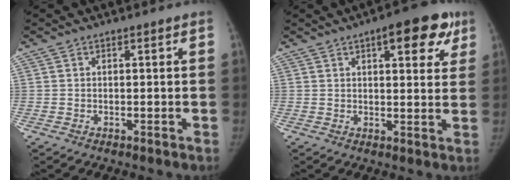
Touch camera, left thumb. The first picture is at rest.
{"total": 11.1, "force": [5.6, 4.4, 8.5], "torque": [-0.067, -0.009, 0.066]}